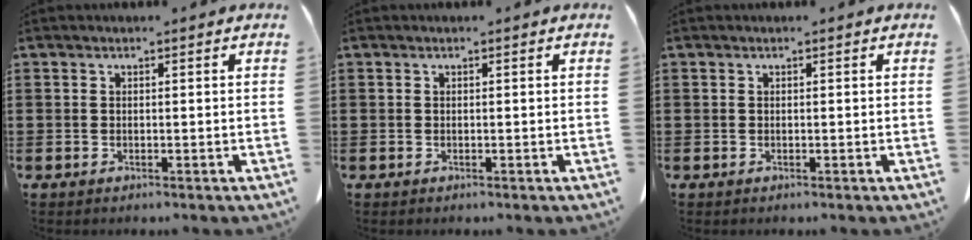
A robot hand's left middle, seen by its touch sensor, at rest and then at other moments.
{"total": 0.0}
{"total": 0.0}